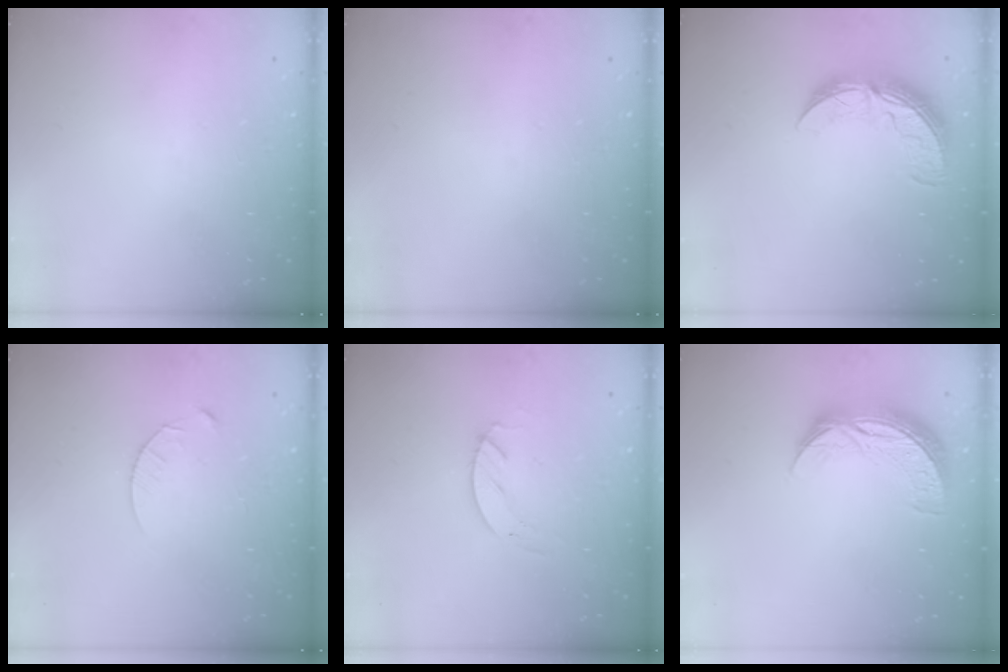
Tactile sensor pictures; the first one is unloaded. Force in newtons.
{"total": 0.0}
{"total": 11.0, "press": 11.0, "slide": 0.4}
{"total": 4.7, "press": 4.7, "slide": 0.6}
{"total": 2.4, "press": 2.4, "slide": 0.2}
{"total": 10.1, "press": 10.1, "slide": 0.8}